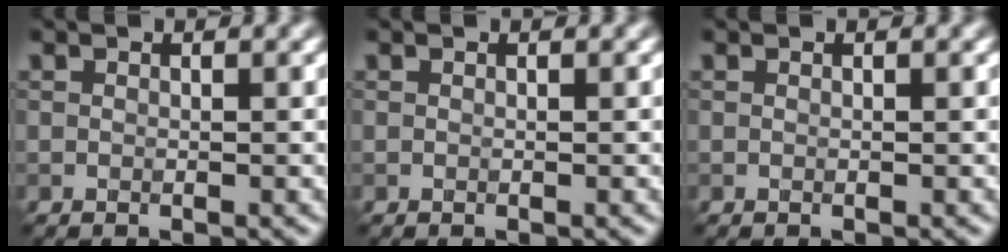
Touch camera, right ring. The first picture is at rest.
{"total": 0.0}
{"total": 0.0}